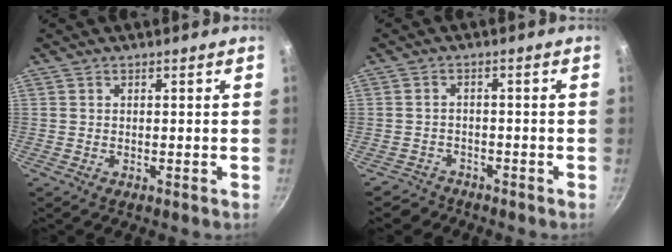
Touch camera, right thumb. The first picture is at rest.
{"total": 3.7, "force": [-2.9, 2.3, -0.3], "torque": [0.018, 0.042, -0.050]}